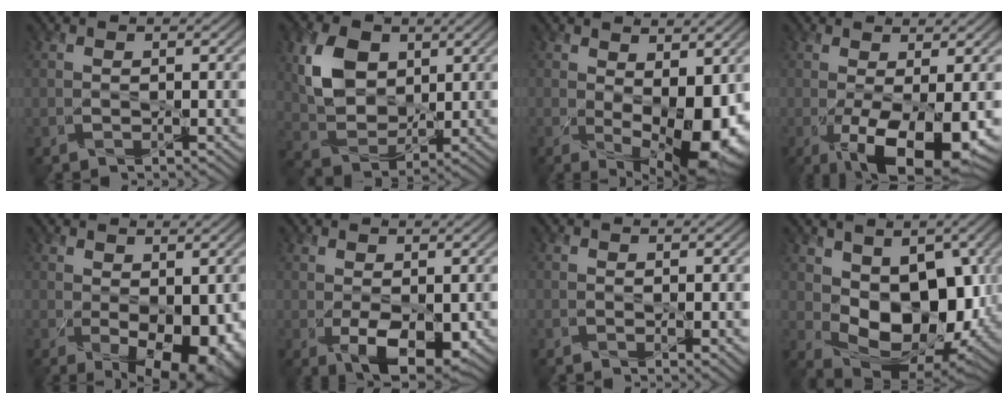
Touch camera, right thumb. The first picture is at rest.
{"total": 8.6, "force": [2.7, 6.0, 5.5], "torque": [-0.129, 0.001, 0.051]}
{"total": 9.6, "force": [-0.7, 5.1, 8.1], "torque": [-0.124, -0.025, -0.002]}
{"total": 8.3, "force": [-2.3, 3.1, 7.3], "torque": [-0.141, -0.022, -0.028]}
{"total": 8.7, "force": [-1.6, 4.9, 7.1], "torque": [-0.101, -0.036, -0.004]}
{"total": 5.3, "force": [-0.8, 2.7, 4.5], "torque": [-0.084, -0.009, -0.010]}
{"total": 1.1, "force": [-0.1, 0.5, 1.0], "torque": [-0.012, -0.001, -0.004]}
{"total": 11.7, "force": [0.2, 7.6, 8.9], "torque": [-0.140, -0.029, 0.012]}